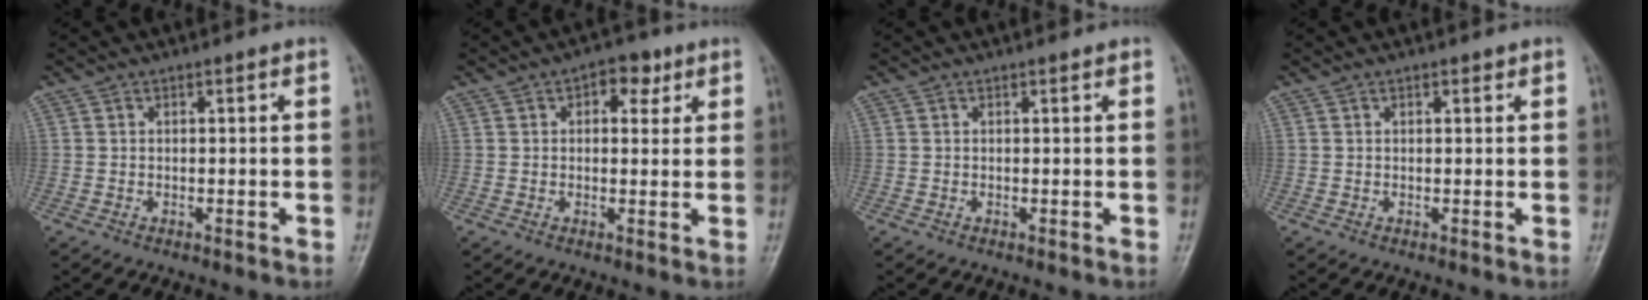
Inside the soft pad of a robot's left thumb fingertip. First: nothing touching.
{"total": 5.2, "force": [2.4, 3.3, 3.3], "torque": [-0.017, -0.002, 0.026]}
{"total": 0.0}
{"total": 0.8, "force": [0.6, 0.4, 0.4], "torque": [-0.004, -0.002, 0.006]}